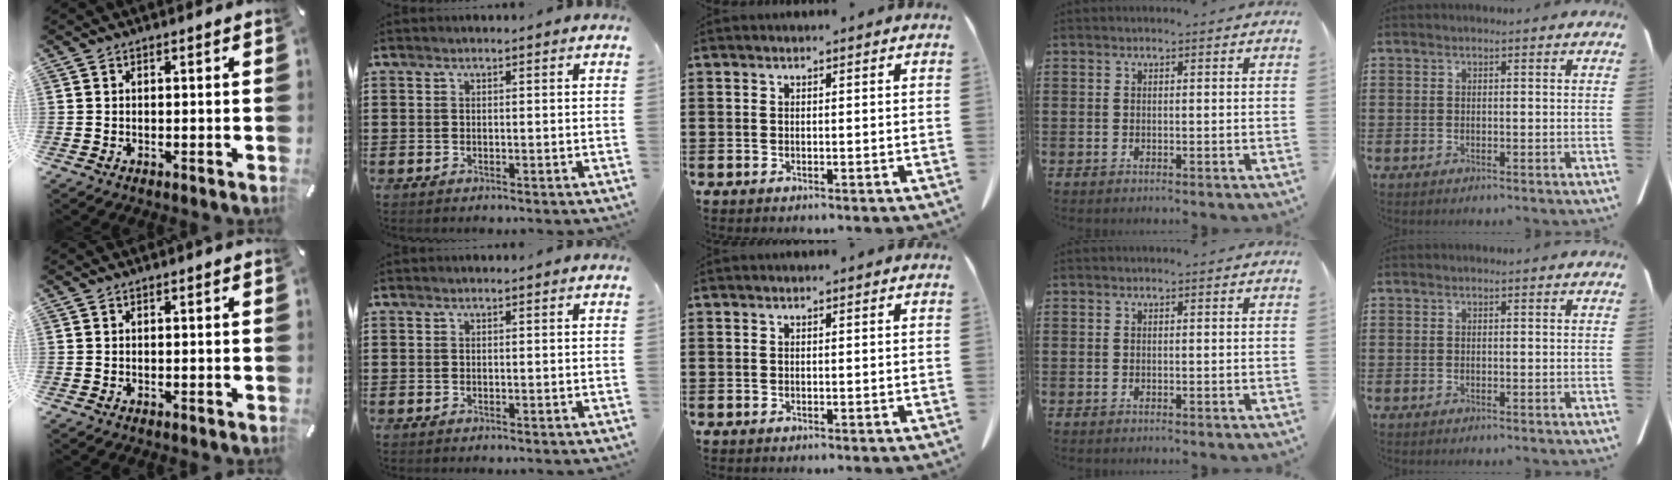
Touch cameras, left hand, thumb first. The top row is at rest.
{}